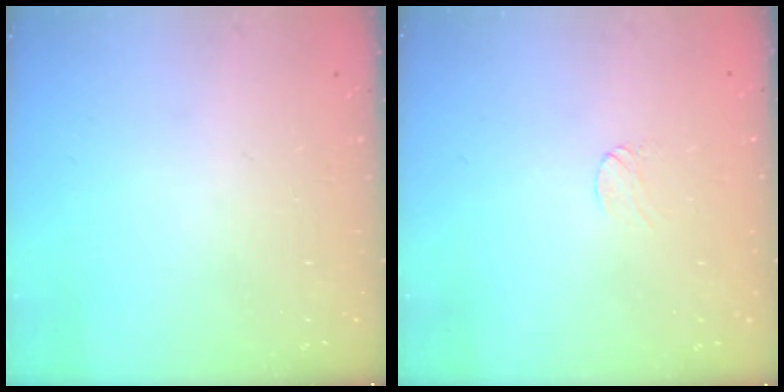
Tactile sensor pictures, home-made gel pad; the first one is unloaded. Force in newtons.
{"total": 2.9, "press": 2.9, "slide": 0.3}